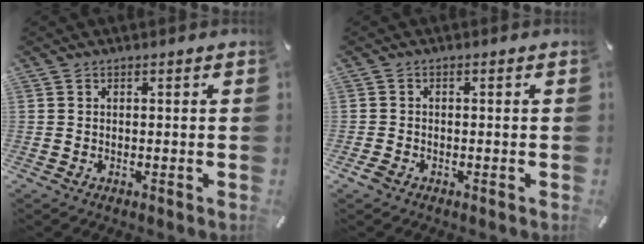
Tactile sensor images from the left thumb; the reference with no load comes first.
{"total": 1.3, "force": [-0.9, 0.7, 0.6], "torque": [-0.018, -0.001, -0.020]}